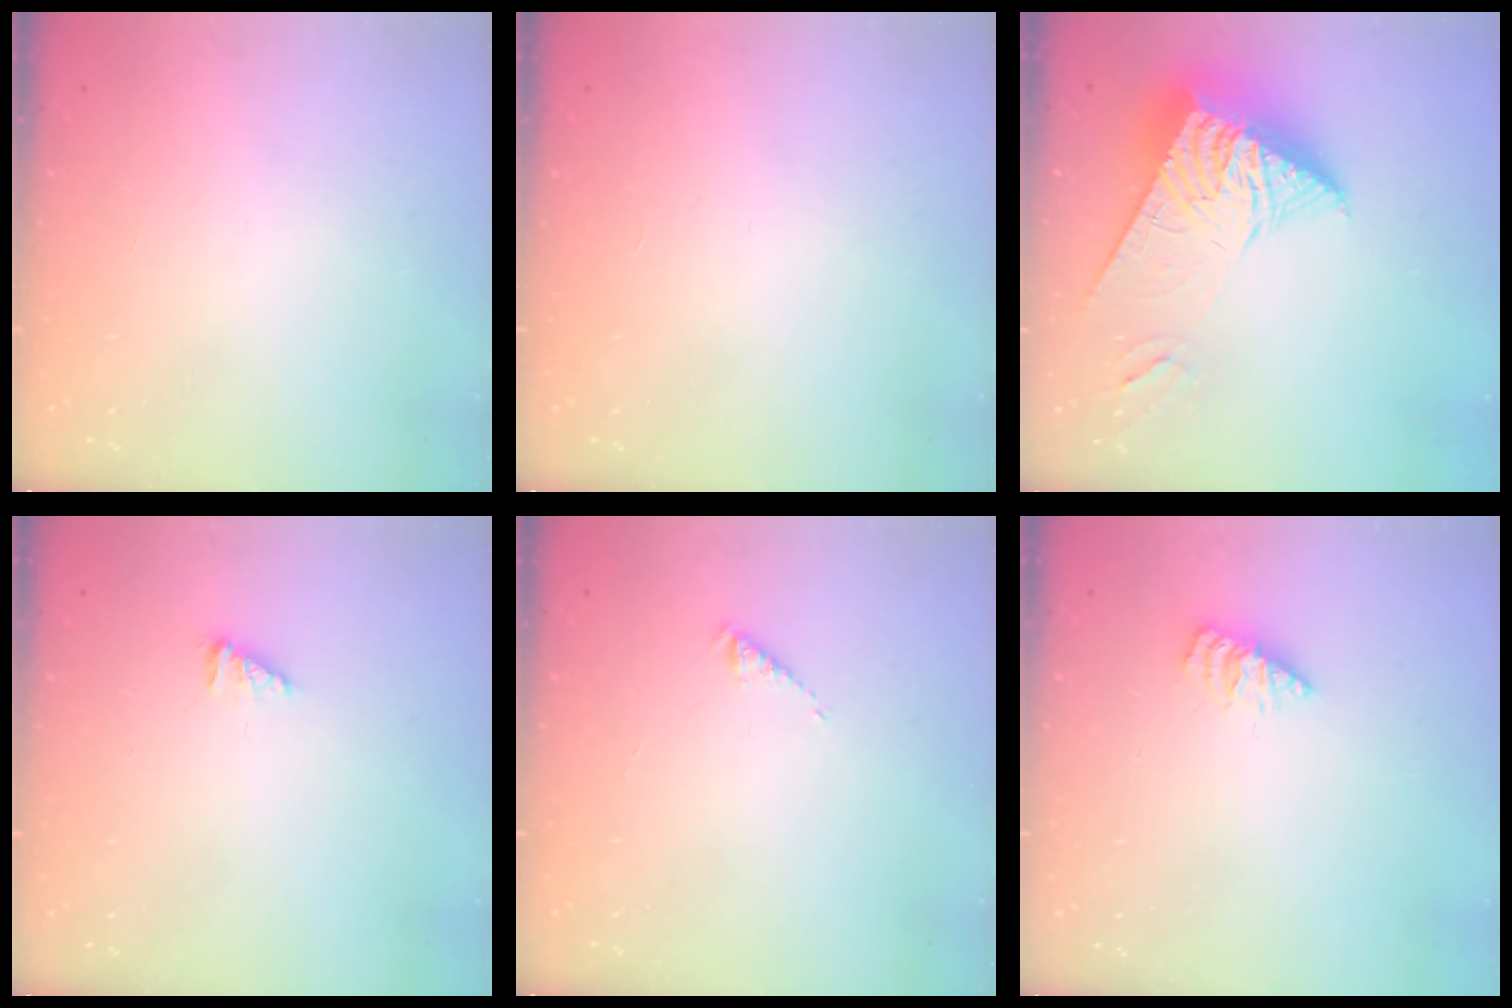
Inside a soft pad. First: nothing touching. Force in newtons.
{"total": 0.0}
{"total": 12.1, "press": 12.0, "slide": 1.3}
{"total": 1.7, "press": 1.7, "slide": 0.2}
{"total": 1.6, "press": 1.6, "slide": 0.3}
{"total": 2.3, "press": 2.2, "slide": 0.4}